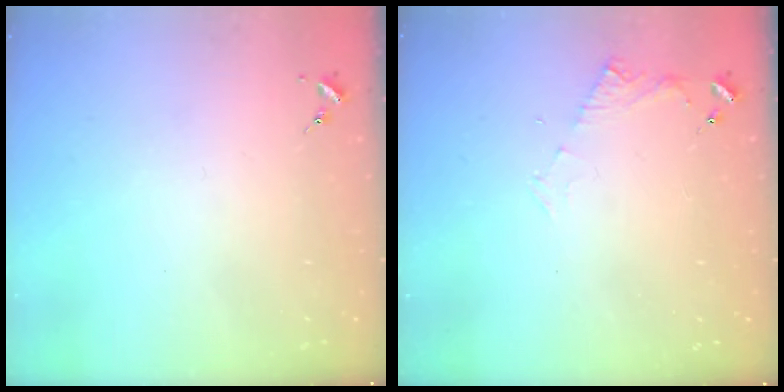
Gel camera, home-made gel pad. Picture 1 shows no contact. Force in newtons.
{"total": 5.8, "press": 5.8, "slide": 0.5}